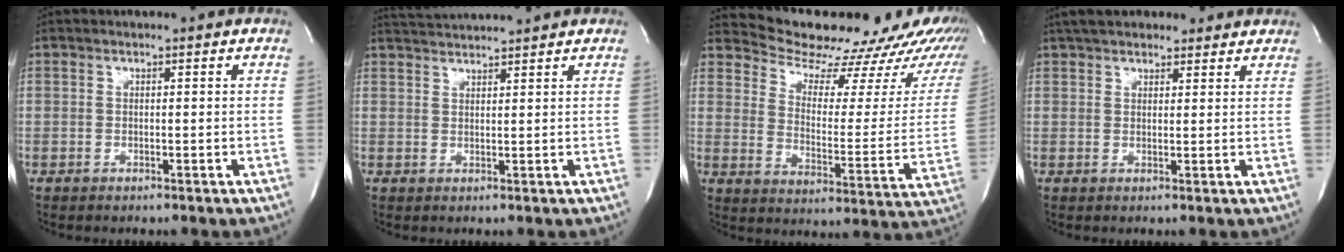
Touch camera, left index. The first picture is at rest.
{"total": 5.3, "force": [5.2, -1.0, 0.9], "torque": [-0.018, 0.021, 0.086]}
{"total": 22.7, "force": [21.3, 4.4, 6.7], "torque": [-0.090, -0.091, 0.256]}
{"total": 11.0, "force": [9.4, 3.8, 4.3], "torque": [-0.055, 0.040, 0.134]}